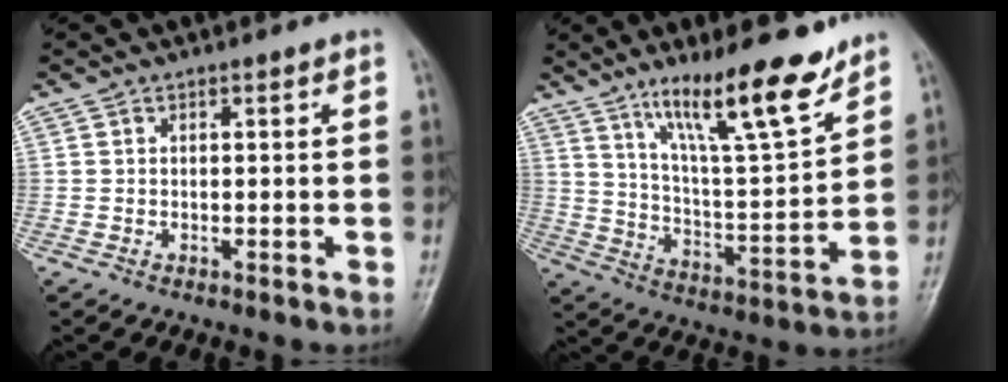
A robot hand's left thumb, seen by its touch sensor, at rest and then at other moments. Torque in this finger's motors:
{"motor_torque": [0.76, 0.40, 1.47, -1.29, 0.37]}